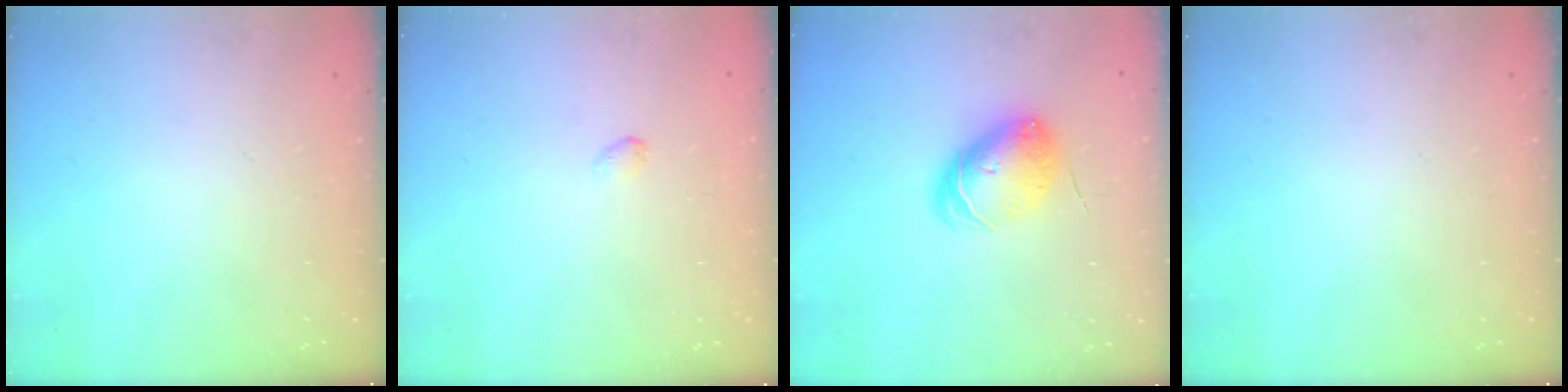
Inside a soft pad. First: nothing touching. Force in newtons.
{"total": 2.6, "press": 2.5, "slide": 0.5}
{"total": 8.9, "press": 8.9, "slide": 0.3}
{"total": 0.0}